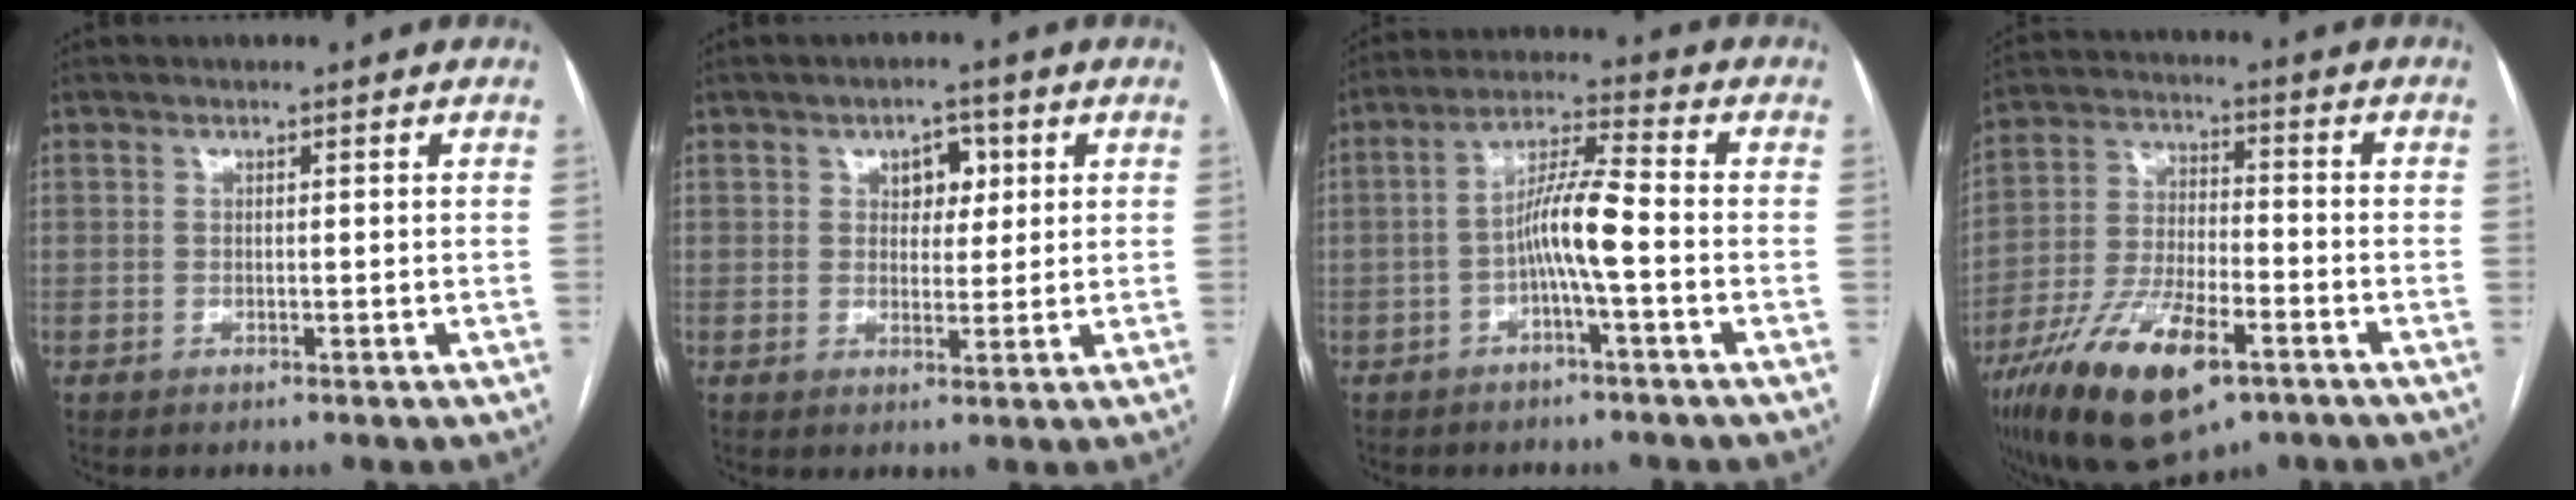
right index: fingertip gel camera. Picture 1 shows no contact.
{"total": 4.1, "force": [1.5, 2.6, 2.7], "torque": [-0.033, 0.009, 0.023]}
{"total": 7.3, "force": [-1.9, 0.2, 7.0], "torque": [-0.132, 0.018, -0.036]}
{"total": 16.8, "force": [-9.2, 5.9, 12.8], "torque": [-0.254, -0.014, -0.157]}